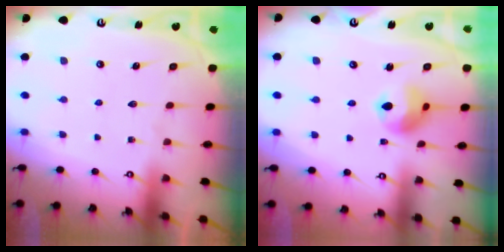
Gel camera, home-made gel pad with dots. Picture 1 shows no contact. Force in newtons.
{"total": 9.7, "press": 9.6, "slide": 0.9}